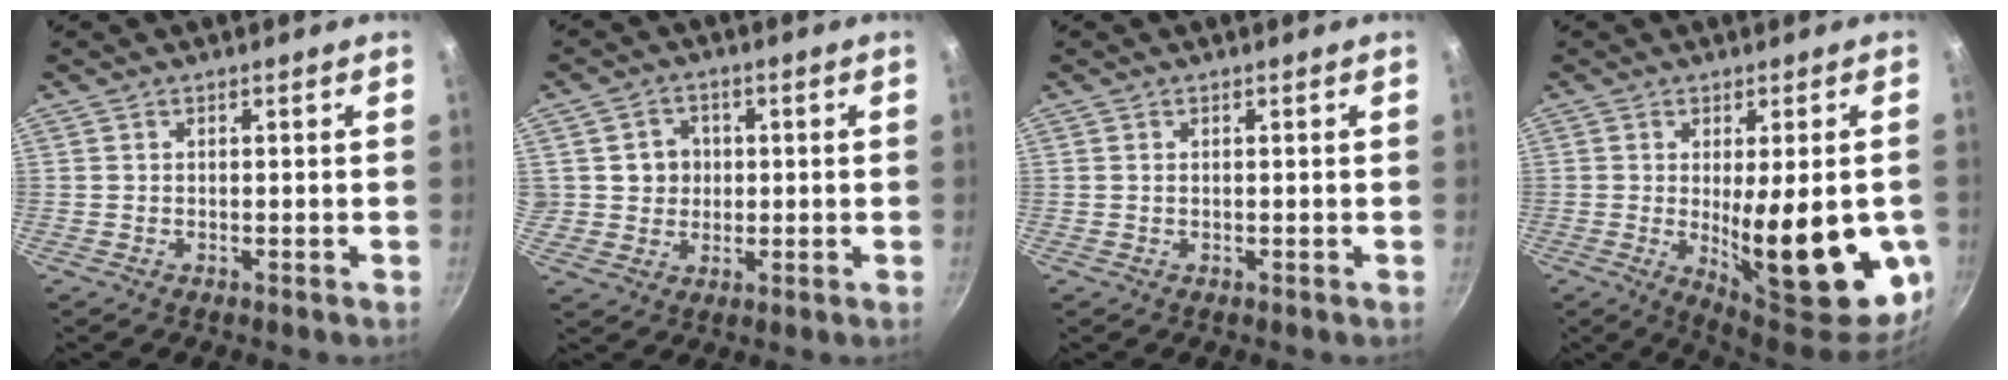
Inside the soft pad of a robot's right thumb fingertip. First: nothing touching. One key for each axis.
{"total": 5.6, "fx": 0.8, "fy": 5.2, "fz": 1.8, "tx": 0.005, "ty": 0.006, "tz": 0.013}
{"total": 0.0}
{"total": 21.7, "fx": -3.6, "fy": 7.1, "fz": 20.2, "tx": -0.244, "ty": -0.032, "tz": -0.031}